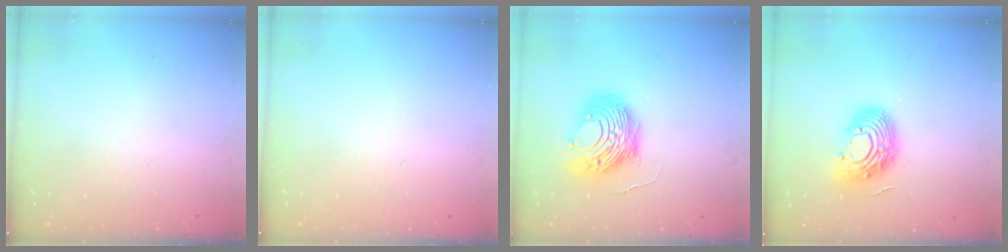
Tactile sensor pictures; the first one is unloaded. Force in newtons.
{"total": 0.0}
{"total": 13.5, "press": 13.4, "slide": 1.4}
{"total": 14.5, "press": 14.5, "slide": 1.0}